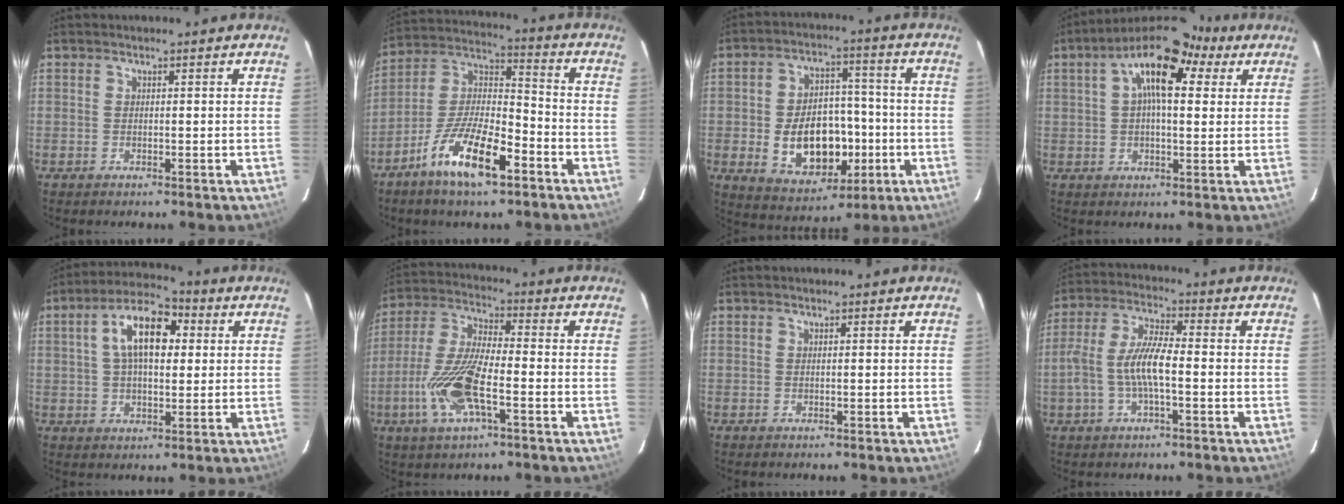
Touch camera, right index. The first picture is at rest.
{"total": 14.6, "force": [-8.5, 4.6, 11.0], "torque": [-0.217, -0.001, -0.155]}
{"total": 14.9, "force": [-3.5, 9.9, 10.6], "torque": [-0.207, 0.018, -0.032]}
{"total": 13.4, "force": [5.5, 5.6, 10.9], "torque": [-0.184, 0.033, 0.078]}
{"total": 11.5, "force": [2.7, 5.8, 9.6], "torque": [-0.168, 0.027, 0.039]}
{"total": 13.5, "force": [-4.9, 4.1, 11.9], "torque": [-0.257, -0.007, -0.099]}
{"total": 0.0}
{"total": 9.1, "force": [-2.0, 2.3, 8.5], "torque": [-0.182, 0.008, -0.037]}